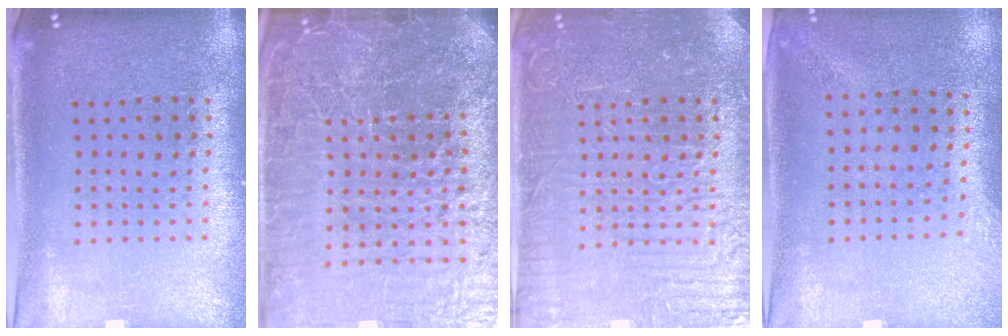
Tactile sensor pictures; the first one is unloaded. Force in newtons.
{"total": 7.2, "press": 6.3, "slide": 3.6}
{"total": 4.7, "press": 4.6, "slide": 1.1}
{"total": 1.4, "press": 1.0, "slide": 1.0}